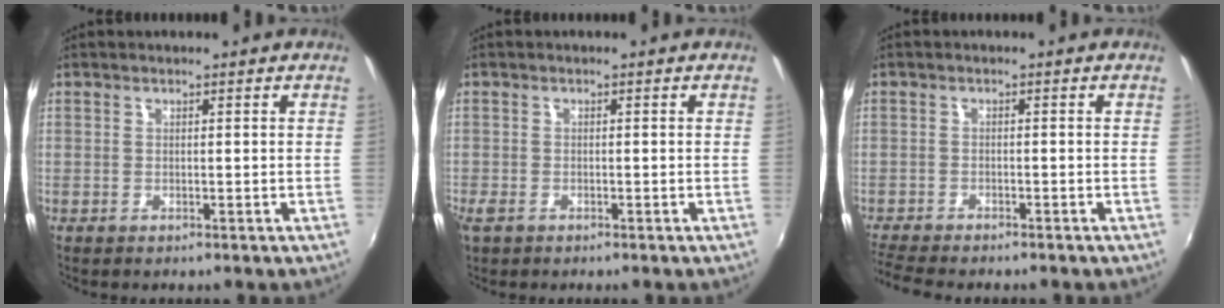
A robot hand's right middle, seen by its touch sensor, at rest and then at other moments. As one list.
[{"total": 2.3, "force": [-1.5, 1.3, 1.2], "torque": [-0.027, -0.006, -0.028]}, {"total": 6.4, "force": [-5.9, 0.8, 2.6], "torque": [-0.073, -0.027, -0.103]}]